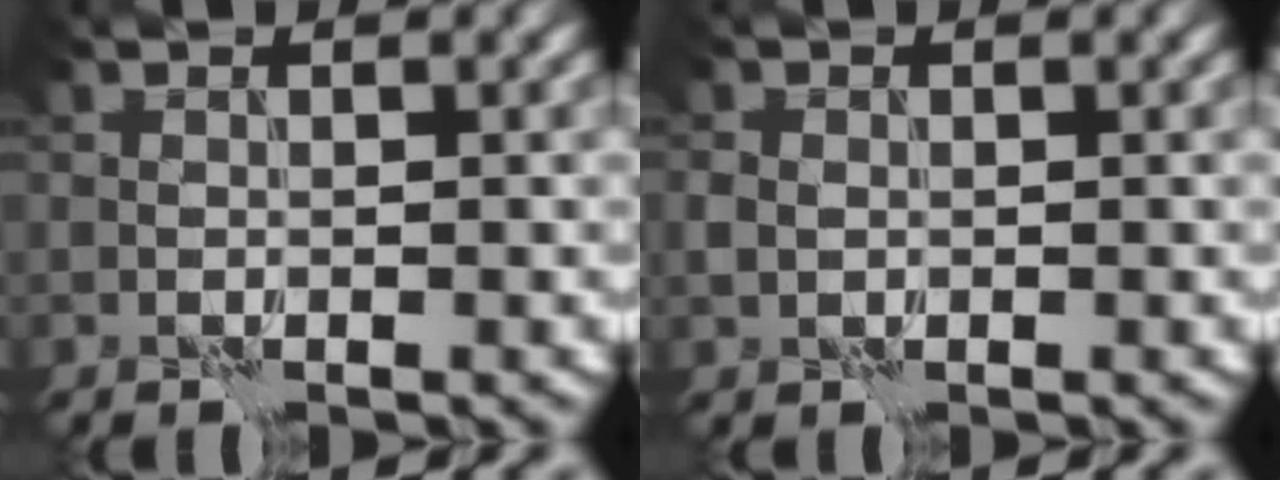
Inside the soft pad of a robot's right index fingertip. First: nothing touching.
{"total": 1.0, "force": [0.0, 0.9, 0.5], "torque": [-0.010, 0.001, -0.002]}